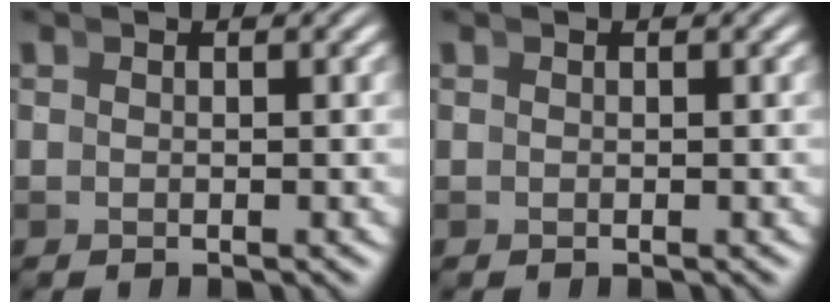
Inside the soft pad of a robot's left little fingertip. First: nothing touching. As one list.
[{"total": 0.0}]